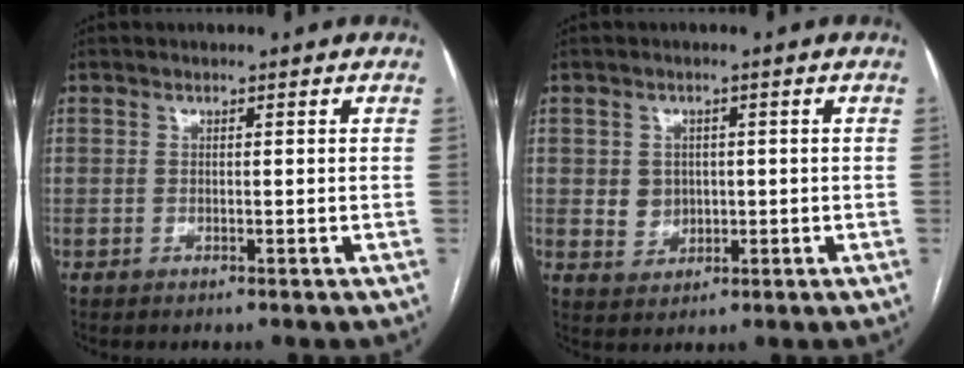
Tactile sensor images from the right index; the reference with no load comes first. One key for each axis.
{"total": 3.9, "fx": 0.4, "fy": 3.6, "fz": 1.4, "tx": -0.020, "ty": 0.007, "tz": 0.017}